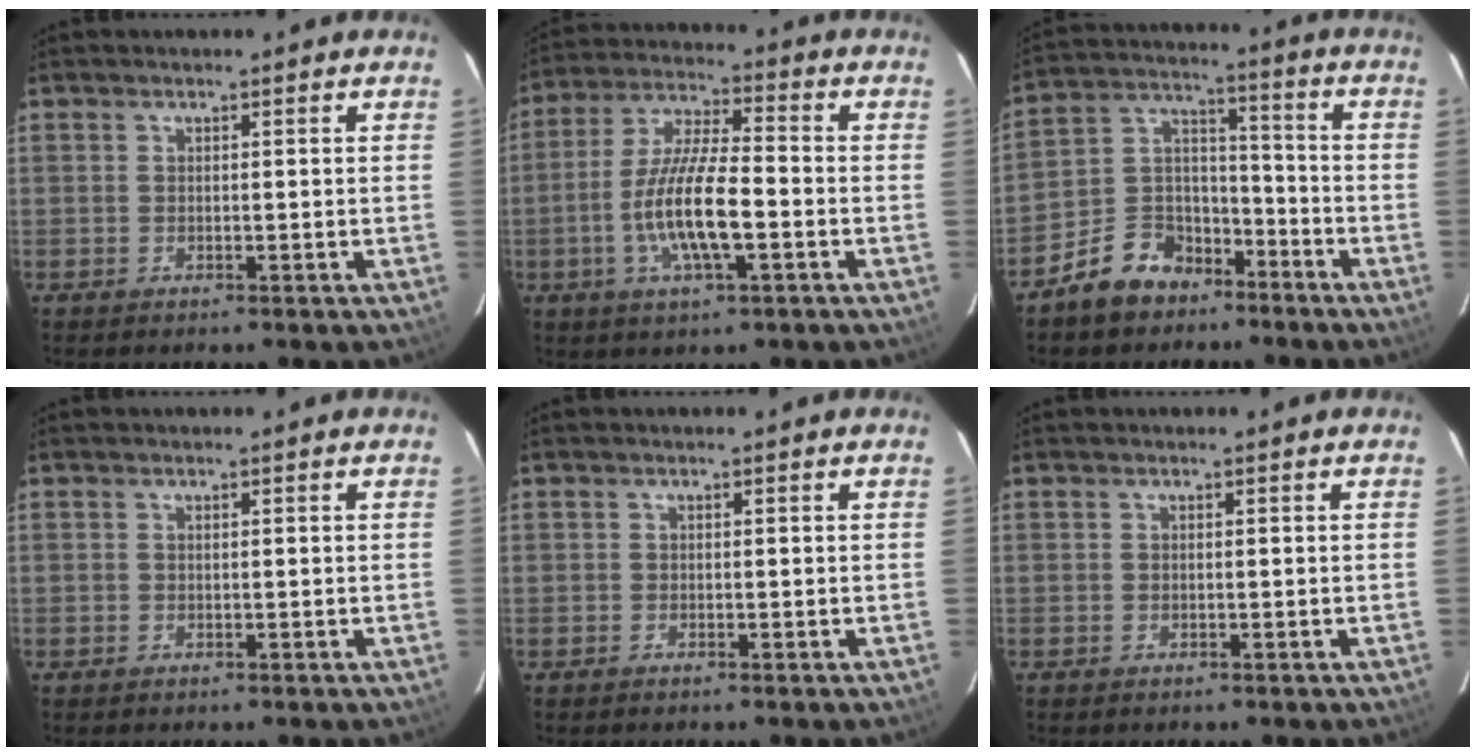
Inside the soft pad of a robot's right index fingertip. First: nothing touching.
{"total": 12.8, "force": [-3.7, 3.0, 11.9], "torque": [-0.242, -0.004, -0.070]}
{"total": 11.3, "force": [-7.8, 7.0, 4.2], "torque": [-0.091, 0.049, -0.125]}
{"total": 0.0}
{"total": 0.6, "force": [-0.2, 0.5, -0.1], "torque": [0.000, 0.003, -0.004]}
{"total": 0.0}